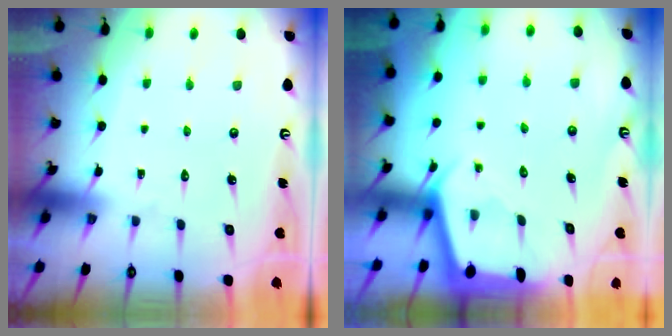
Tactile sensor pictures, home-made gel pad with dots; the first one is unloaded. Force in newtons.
{"total": 2.2, "press": 2.2, "slide": 0.1}